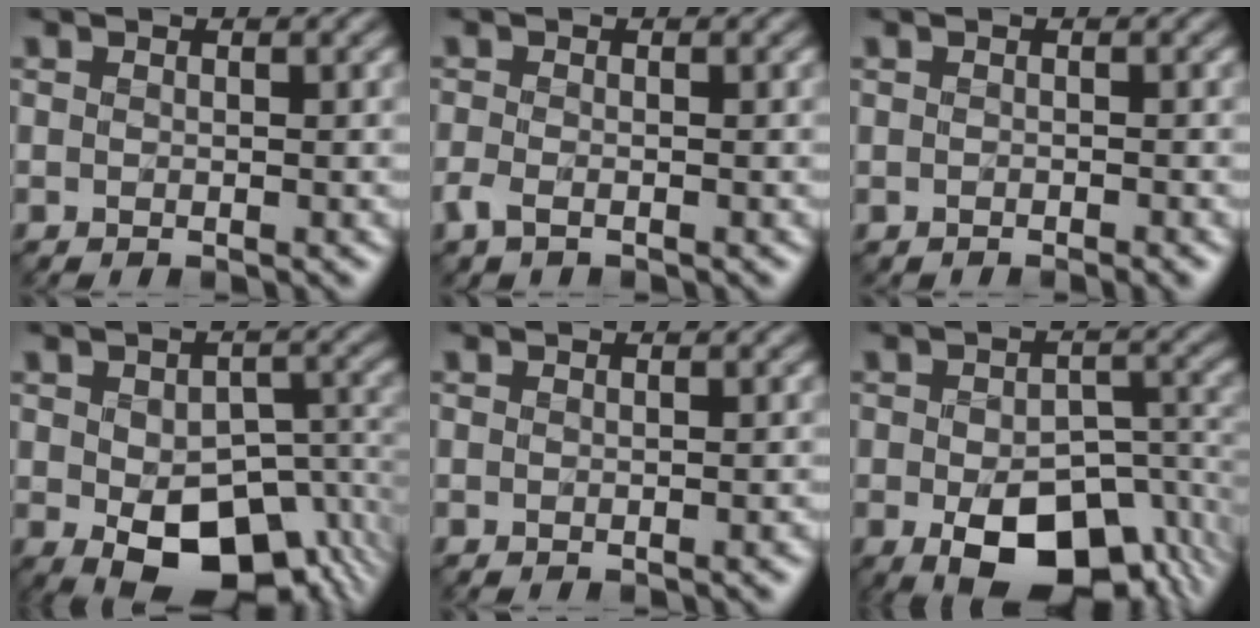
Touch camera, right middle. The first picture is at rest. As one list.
[{"total": 1.0, "force": [-0.8, 0.3, 0.5], "torque": [-0.019, -0.004, -0.020]}, {"total": 0.5, "force": [-0.4, 0.1, 0.3], "torque": [-0.001, -0.003, -0.005]}, {"total": 12.4, "force": [-4.4, 7.1, 9.2], "torque": [-0.143, -0.039, -0.045]}, {"total": 0.9, "force": [-0.4, 0.1, 0.8], "torque": [-0.007, -0.006, -0.005]}, {"total": 11.1, "force": [-4.9, 6.1, 7.9], "torque": [-0.128, -0.025, -0.055]}]